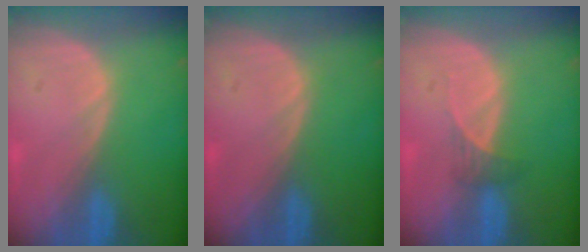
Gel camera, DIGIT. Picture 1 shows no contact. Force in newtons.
{"total": 0.0}
{"total": 1.8, "press": 1.6, "slide": 0.8}